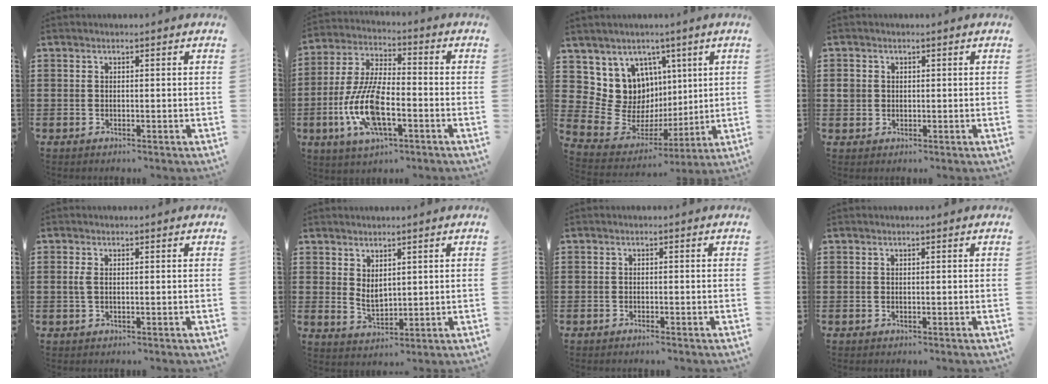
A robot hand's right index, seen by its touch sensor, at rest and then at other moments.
{"total": 11.5, "force": [-3.8, 4.5, 9.9], "torque": [-0.230, -0.008, -0.075]}
{"total": 10.7, "force": [3.3, 10.0, 2.3], "torque": [-0.075, -0.038, 0.074]}
{"total": 1.8, "force": [0.1, 1.7, 0.5], "torque": [-0.015, 0.008, 0.000]}
{"total": 1.6, "force": [0.1, 0.6, 1.4], "torque": [-0.036, 0.001, -0.002]}
{"total": 2.8, "force": [1.7, 1.6, 1.4], "torque": [-0.023, -0.001, 0.032]}
{"total": 0.8, "force": [-0.7, 0.0, 0.4], "torque": [-0.009, -0.004, -0.012]}
{"total": 0.0}